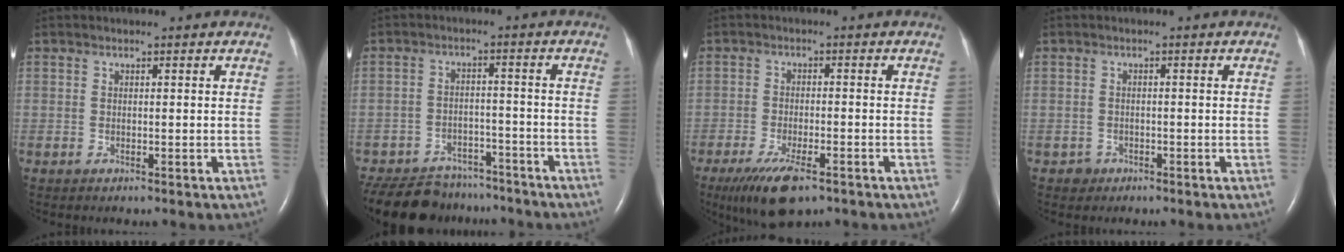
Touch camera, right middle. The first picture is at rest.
{"total": 14.8, "force": [-12.8, 6.1, 4.2], "torque": [-0.095, 0.000, -0.181]}
{"total": 8.4, "force": [-5.6, 2.5, 5.8], "torque": [-0.108, -0.017, -0.091]}
{"total": 1.4, "force": [-0.8, 1.1, -0.2], "torque": [0.001, 0.007, -0.014]}